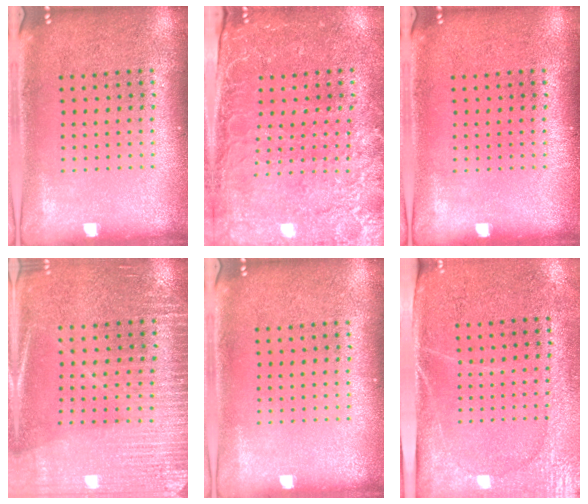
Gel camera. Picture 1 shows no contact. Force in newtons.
{"total": 3.1, "press": 2.9, "slide": 1.1}
{"total": 0.0}
{"total": 3.0, "press": 2.9, "slide": 0.7}
{"total": 0.0}
{"total": 2.9, "press": 2.5, "slide": 1.4}